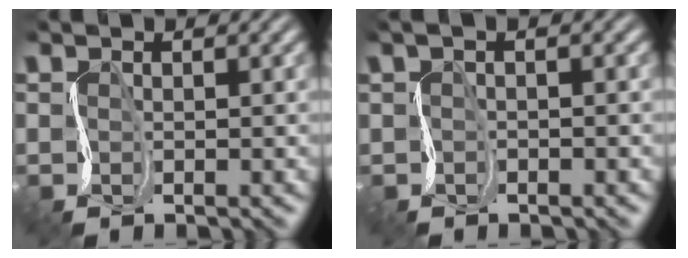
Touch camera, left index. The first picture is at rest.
{"total": 1.2, "force": [0.2, 0.4, 1.1], "torque": [-0.021, 0.006, -0.002]}